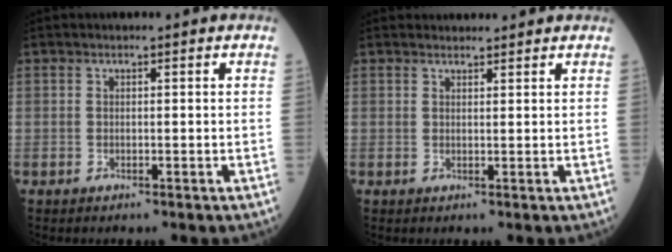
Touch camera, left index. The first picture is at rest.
{"total": 2.8, "force": [2.7, 0.5, 0.3], "torque": [-0.009, 0.018, 0.038]}